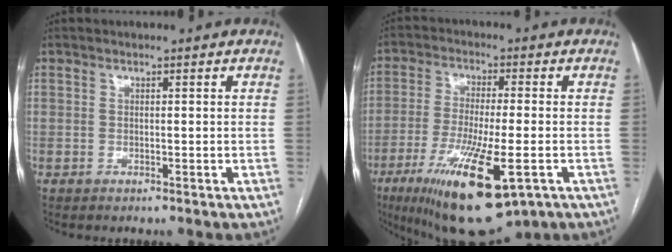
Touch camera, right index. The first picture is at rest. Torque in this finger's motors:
{"motor_torque": [1.88, -0.26, 0.61, 0.21]}